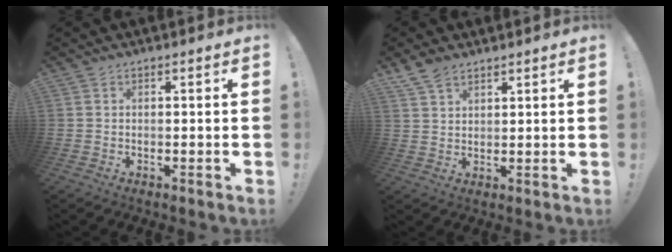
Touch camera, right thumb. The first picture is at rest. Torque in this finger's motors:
{"motor_torque": [-0.56, 0.57, 0.42, 0.41, 0.02]}